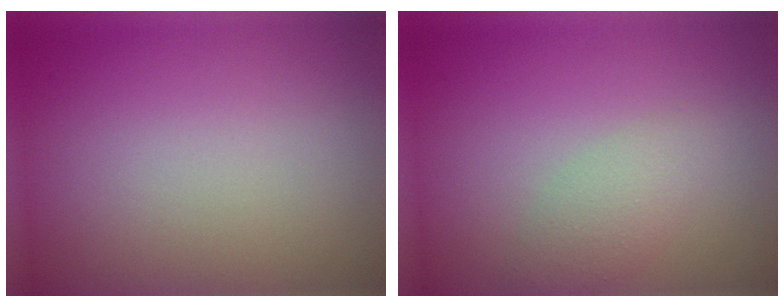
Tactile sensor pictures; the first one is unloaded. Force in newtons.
{"total": 2.3, "press": 2.3, "slide": 0.0}